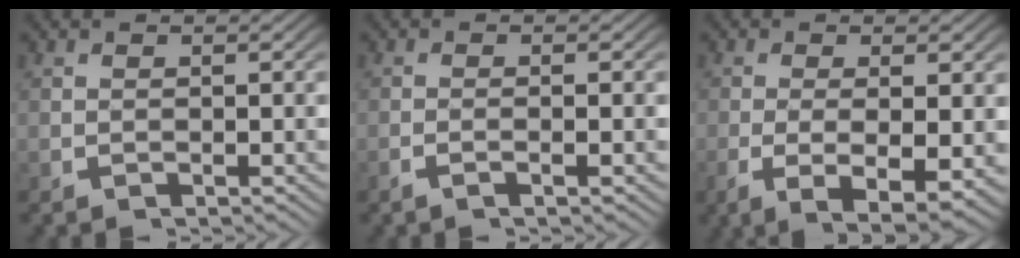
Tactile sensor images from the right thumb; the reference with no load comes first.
{"total": 1.1, "force": [-0.6, 0.0, 0.9], "torque": [-0.021, 0.002, -0.015]}
{"total": 6.4, "force": [-2.1, 2.8, 5.4], "torque": [-0.108, -0.032, -0.016]}